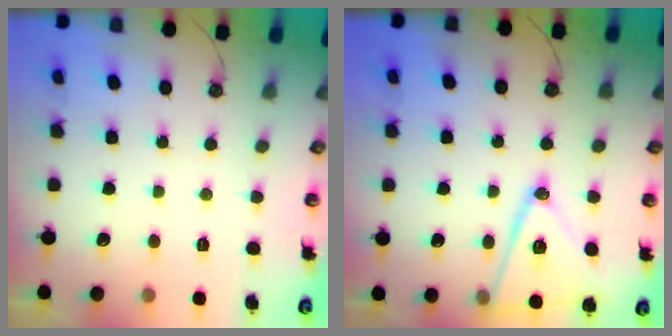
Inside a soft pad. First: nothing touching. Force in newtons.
{"total": 15.5, "press": 15.1, "slide": 3.7}